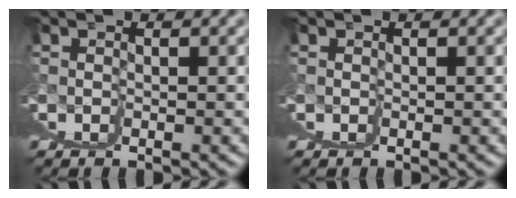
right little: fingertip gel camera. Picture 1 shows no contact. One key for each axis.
{"total": 0.0}